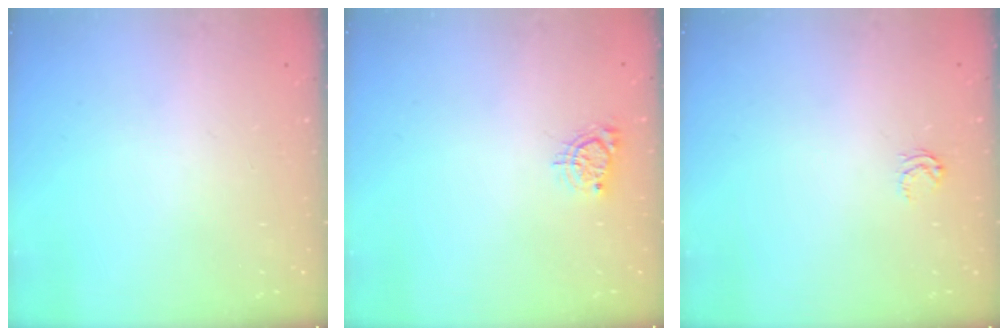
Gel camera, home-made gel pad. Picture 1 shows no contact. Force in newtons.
{"total": 4.9, "press": 4.8, "slide": 0.5}
{"total": 3.2, "press": 3.1, "slide": 0.7}